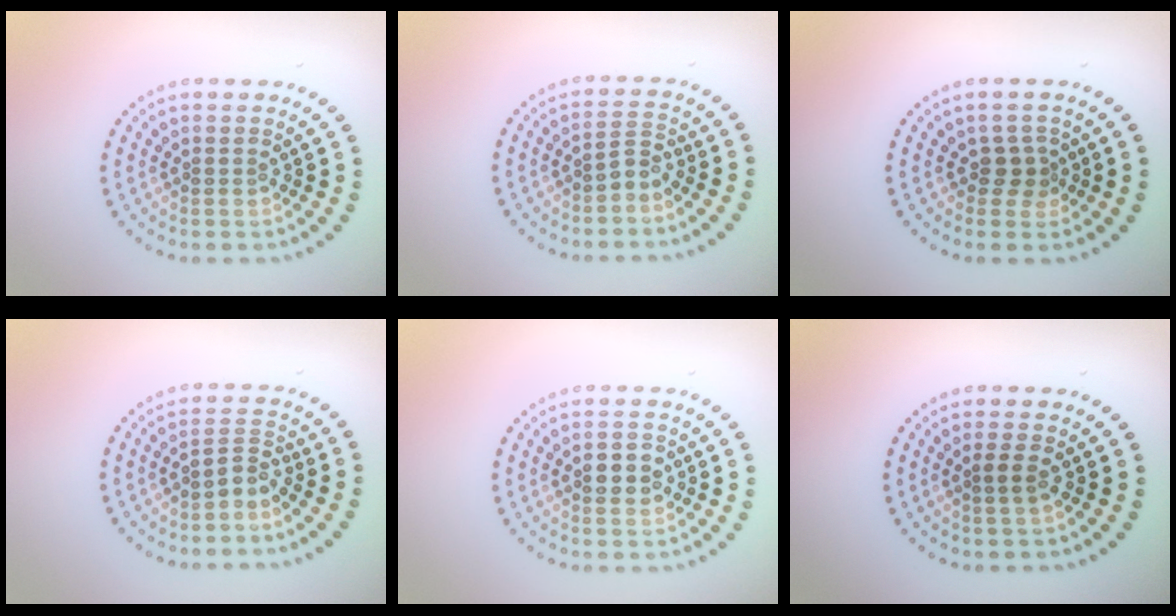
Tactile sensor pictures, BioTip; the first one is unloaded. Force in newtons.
{"total": 1.8, "press": 1.4, "slide": 1.2}
{"total": 1.7, "press": 1.3, "slide": 1.1}
{"total": 2.1, "press": 1.5, "slide": 1.5}
{"total": 2.8, "press": 2.8, "slide": 0.1}
{"total": 1.2, "press": 1.1, "slide": 0.5}